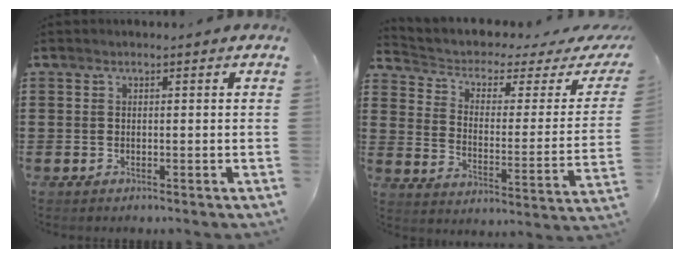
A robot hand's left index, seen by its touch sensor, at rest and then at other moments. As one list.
[{"total": 2.6, "force": [1.3, 1.4, 1.7], "torque": [-0.049, -0.016, 0.012]}]